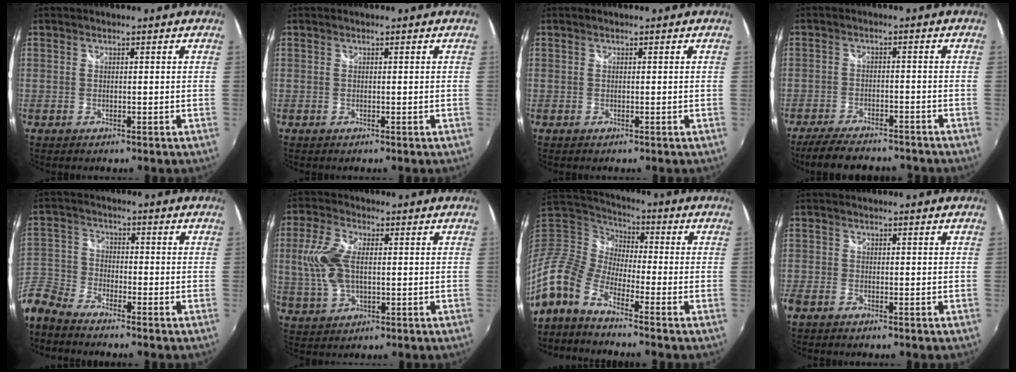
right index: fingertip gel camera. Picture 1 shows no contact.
{"total": 0.0}
{"total": 0.0}
{"total": 12.2, "force": [-10.3, 3.4, 5.5], "torque": [-0.122, -0.023, -0.158]}
{"total": 10.7, "force": [-7.8, 6.1, 4.0], "torque": [-0.109, 0.007, -0.176]}
{"total": 9.5, "force": [0.6, 5.2, 8.0], "torque": [-0.175, 0.007, 0.015]}
{"total": 13.1, "force": [-8.1, 5.3, 8.8], "torque": [-0.173, -0.006, -0.182]}
{"total": 2.6, "force": [-1.9, 1.4, 1.1], "torque": [-0.026, -0.004, -0.037]}